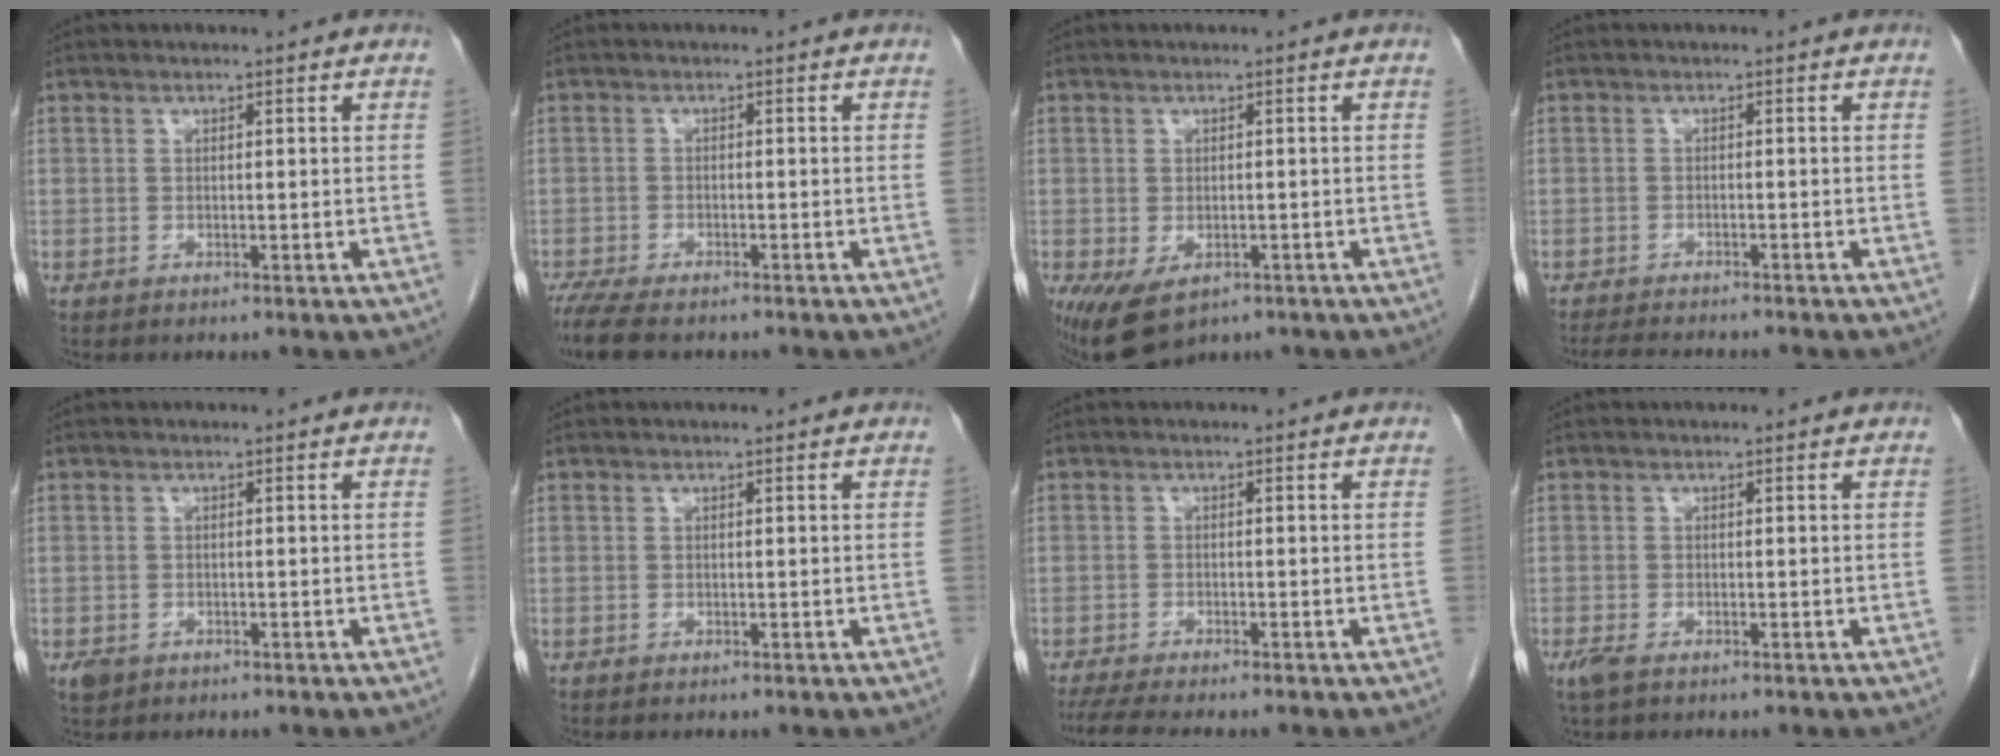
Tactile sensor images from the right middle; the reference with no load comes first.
{"total": 7.3, "force": [-5.9, 2.0, 3.9], "torque": [-0.070, -0.016, -0.098]}
{"total": 6.2, "force": [-3.5, 3.5, 3.8], "torque": [-0.065, -0.010, -0.049]}
{"total": 7.3, "force": [-6.6, 1.0, 3.0], "torque": [-0.043, -0.012, -0.098]}
{"total": 1.7, "force": [-0.8, 1.3, 0.6], "torque": [-0.014, 0.001, -0.007]}
{"total": 0.0}
{"total": 6.1, "force": [-5.1, 0.3, 3.2], "torque": [-0.049, -0.014, -0.085]}
{"total": 2.1, "force": [-1.3, 0.9, 1.5], "torque": [-0.039, -0.007, -0.022]}